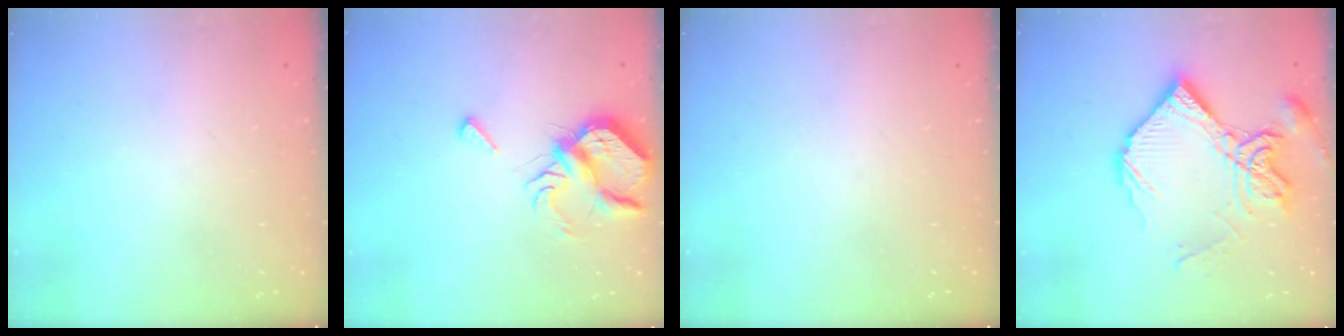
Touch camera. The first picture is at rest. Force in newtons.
{"total": 6.9, "press": 6.8, "slide": 1.0}
{"total": 0.0}
{"total": 17.3, "press": 17.2, "slide": 1.9}